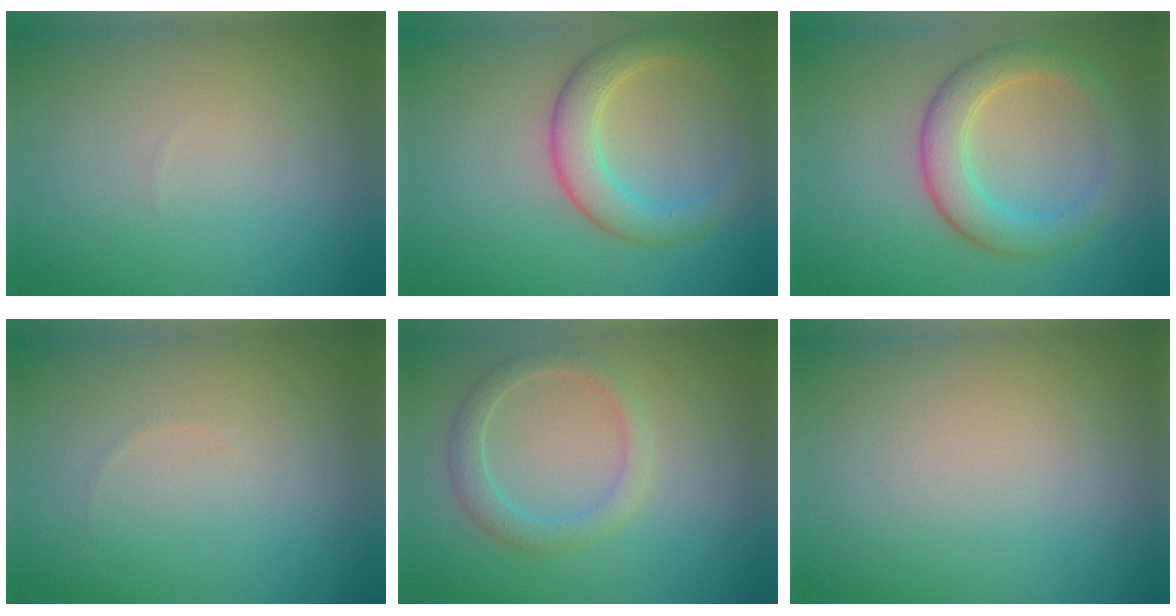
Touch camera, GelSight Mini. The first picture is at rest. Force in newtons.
{"total": 4.2, "press": 4.2, "slide": 0.1}
{"total": 4.3, "press": 4.3, "slide": 0.1}
{"total": 0.0}
{"total": 2.3, "press": 2.3, "slide": 0.0}
{"total": 0.0}